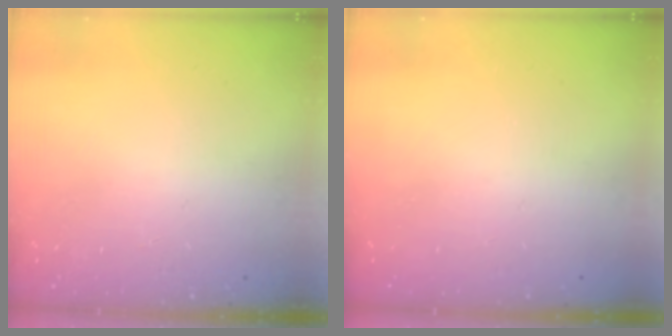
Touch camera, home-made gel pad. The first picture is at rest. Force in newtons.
{"total": 0.0}